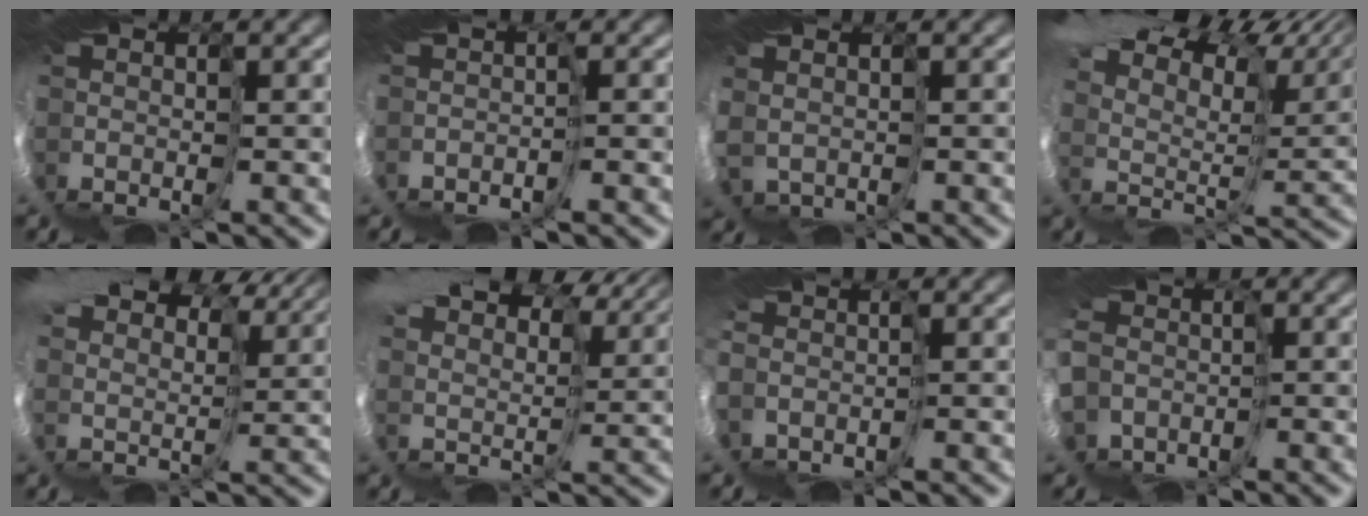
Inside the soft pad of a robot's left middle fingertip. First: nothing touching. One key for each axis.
{"total": 3.2, "fx": -0.9, "fy": -3.0, "fz": -0.5, "tx": 0.020, "ty": -0.009, "tz": 0.021}
{"total": 4.3, "fx": 1.2, "fy": 3.8, "fz": 1.7, "tx": -0.074, "ty": -0.014, "tz": 0.013}
{"total": 13.6, "fx": 13.2, "fy": -0.8, "fz": 3.0, "tx": -0.045, "ty": 0.028, "tz": 0.246}
{"total": 11.6, "fx": 10.0, "fy": 4.5, "fz": 3.7, "tx": -0.114, "ty": 0.015, "tz": 0.191}
{"total": 11.7, "fx": 10.7, "fy": 2.9, "fz": 3.6, "tx": -0.098, "ty": 0.024, "tz": 0.212}
{"total": 1.3, "fx": -0.7, "fy": -0.8, "fz": -0.7, "tx": 0.011, "ty": -0.008, "tz": 0.006}
{"total": 6.2, "fx": -3.9, "fy": 4.6, "fz": 1.2, "tx": -0.055, "ty": -0.019, "tz": -0.061}